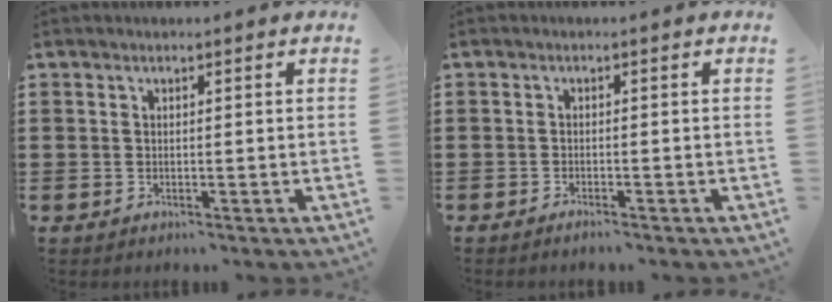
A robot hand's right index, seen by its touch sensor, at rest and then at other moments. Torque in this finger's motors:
{"motor_torque": [0.10, -0.07, 0.02, 0.00]}